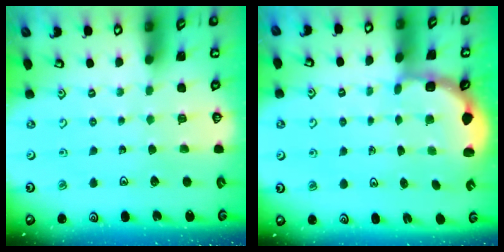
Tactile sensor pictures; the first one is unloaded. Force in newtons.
{"total": 2.9, "press": 2.5, "slide": 1.4}